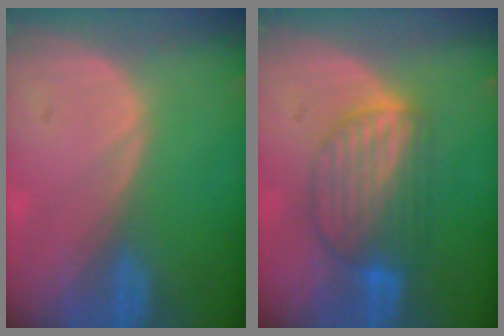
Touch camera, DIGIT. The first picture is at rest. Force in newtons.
{"total": 7.4, "press": 7.2, "slide": 1.7}